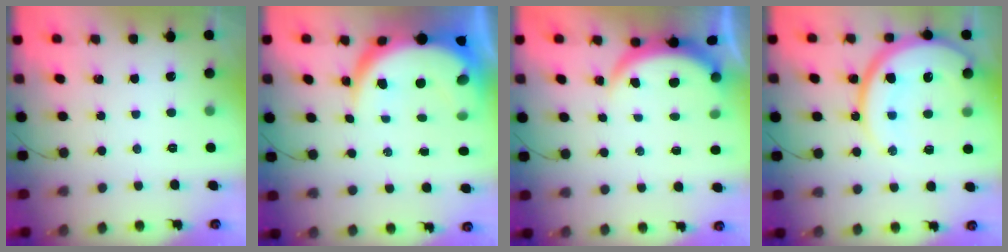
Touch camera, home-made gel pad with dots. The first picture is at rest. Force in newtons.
{"total": 11.0, "press": 10.9, "slide": 1.1}
{"total": 3.9, "press": 3.9, "slide": 0.2}
{"total": 18.3, "press": 18.3, "slide": 1.7}